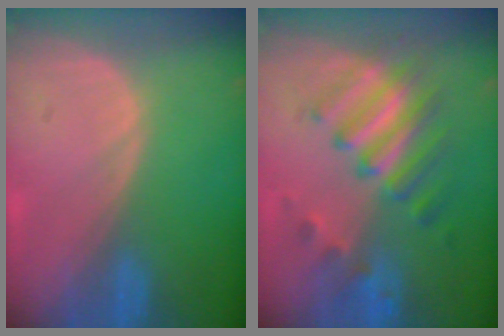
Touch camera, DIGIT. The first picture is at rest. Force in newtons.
{"total": 7.7, "press": 7.6, "slide": 0.9}